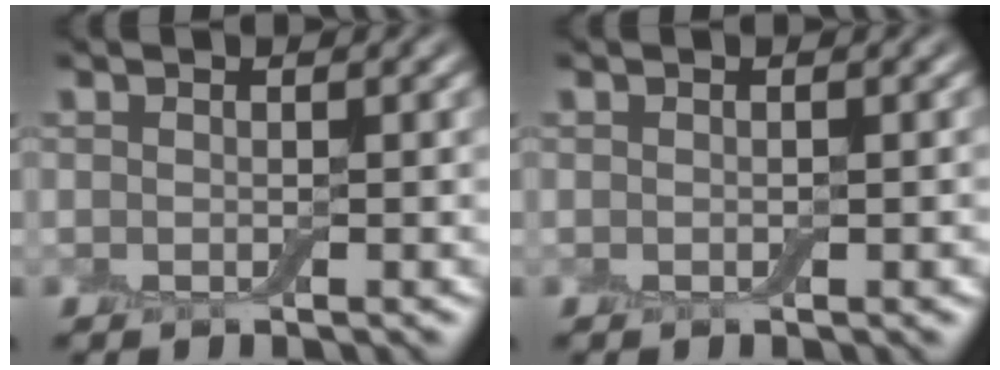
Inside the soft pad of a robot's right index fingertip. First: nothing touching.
{"total": 0.6, "force": [-0.1, 0.1, 0.6], "torque": [-0.008, 0.000, 0.000]}